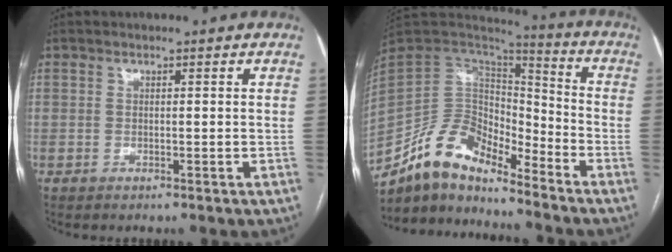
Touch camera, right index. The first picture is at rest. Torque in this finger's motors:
{"motor_torque": [0.97, -1.16, -0.03, -0.10]}